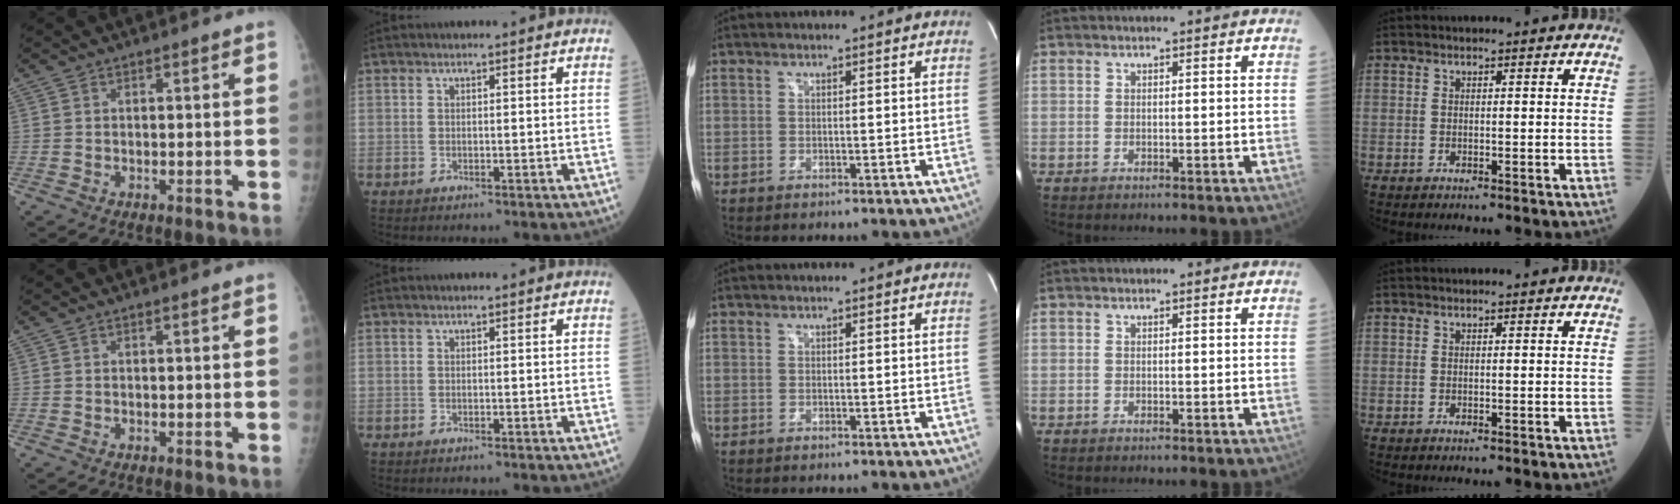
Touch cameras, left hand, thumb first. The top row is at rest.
{}